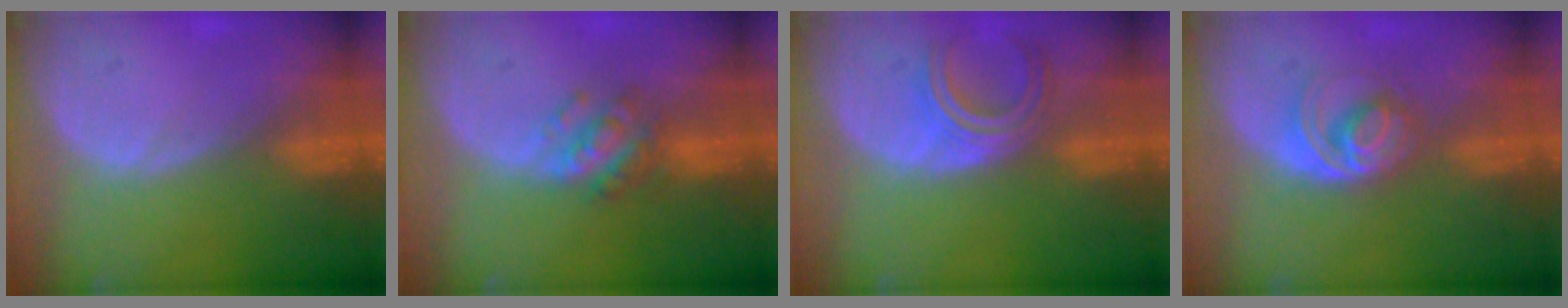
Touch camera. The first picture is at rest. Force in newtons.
{"total": 5.6, "press": 5.0, "slide": 2.5}
{"total": 4.7, "press": 4.7, "slide": 0.4}
{"total": 5.4, "press": 5.0, "slide": 2.1}